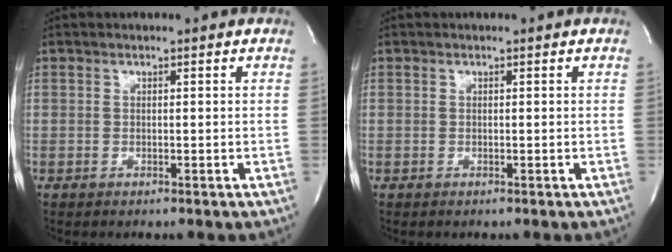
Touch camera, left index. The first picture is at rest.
{"total": 0.0}